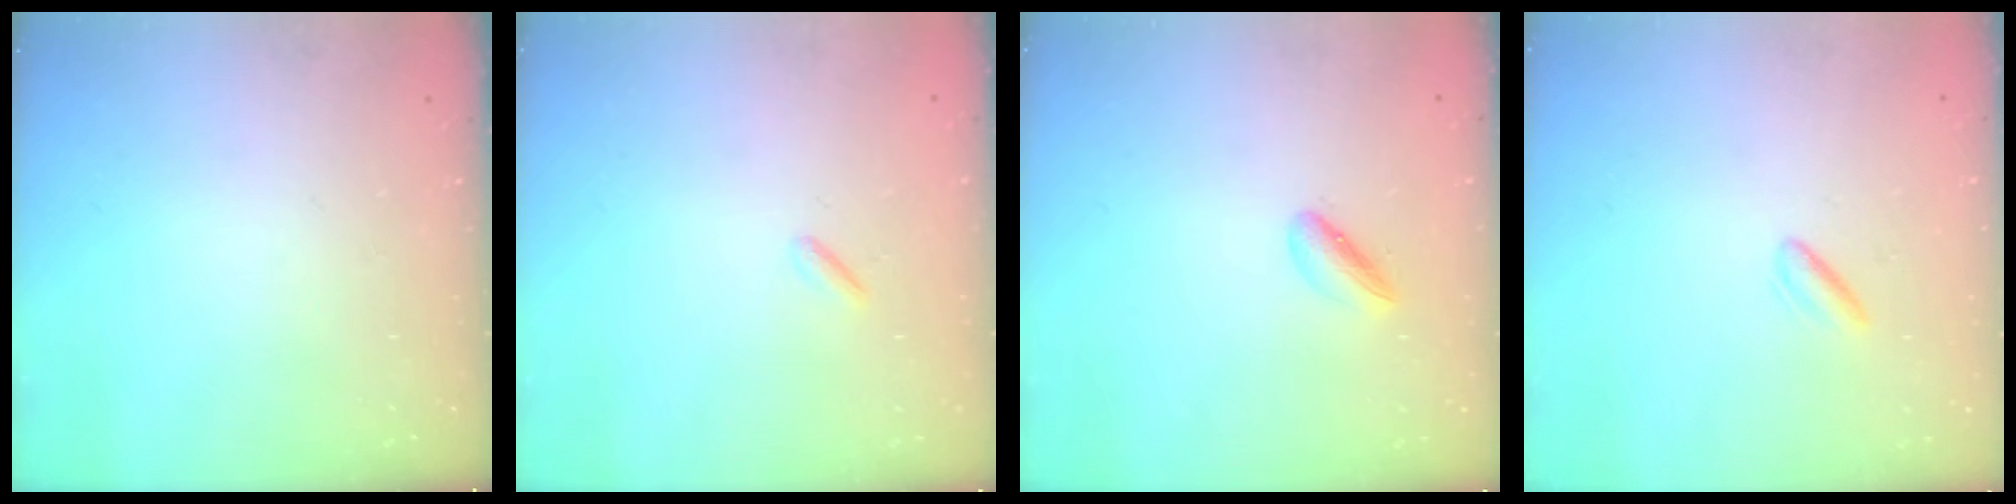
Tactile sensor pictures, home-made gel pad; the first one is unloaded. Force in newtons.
{"total": 0.9, "press": 0.8, "slide": 0.4}
{"total": 3.8, "press": 3.6, "slide": 1.1}
{"total": 1.5, "press": 1.2, "slide": 0.9}